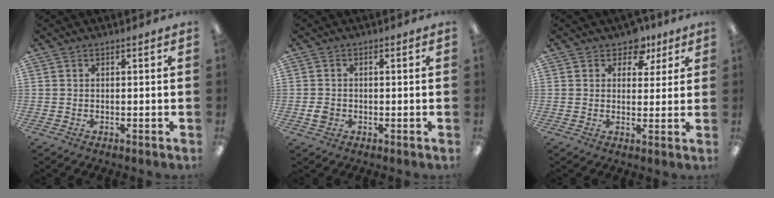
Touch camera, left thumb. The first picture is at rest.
{"total": 2.5, "force": [-0.6, 2.1, 1.1], "torque": [-0.010, 0.001, -0.013]}
{"total": 6.3, "force": [4.2, 4.0, 2.4], "torque": [-0.023, -0.020, 0.072]}